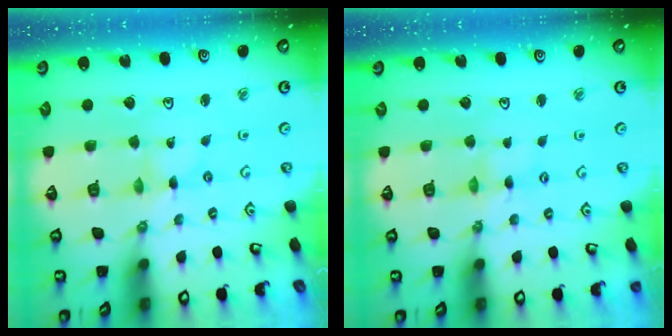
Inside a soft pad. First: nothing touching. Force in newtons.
{"total": 1.2, "press": 1.1, "slide": 0.2}